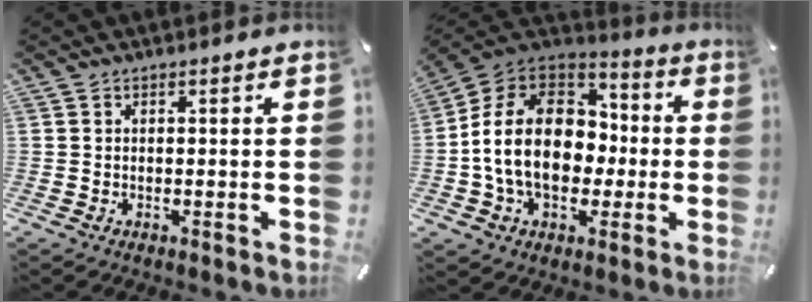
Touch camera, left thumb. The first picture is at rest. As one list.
[{"total": 18.8, "force": [-1.8, 14.6, 11.8], "torque": [-0.236, 0.019, -0.030]}]